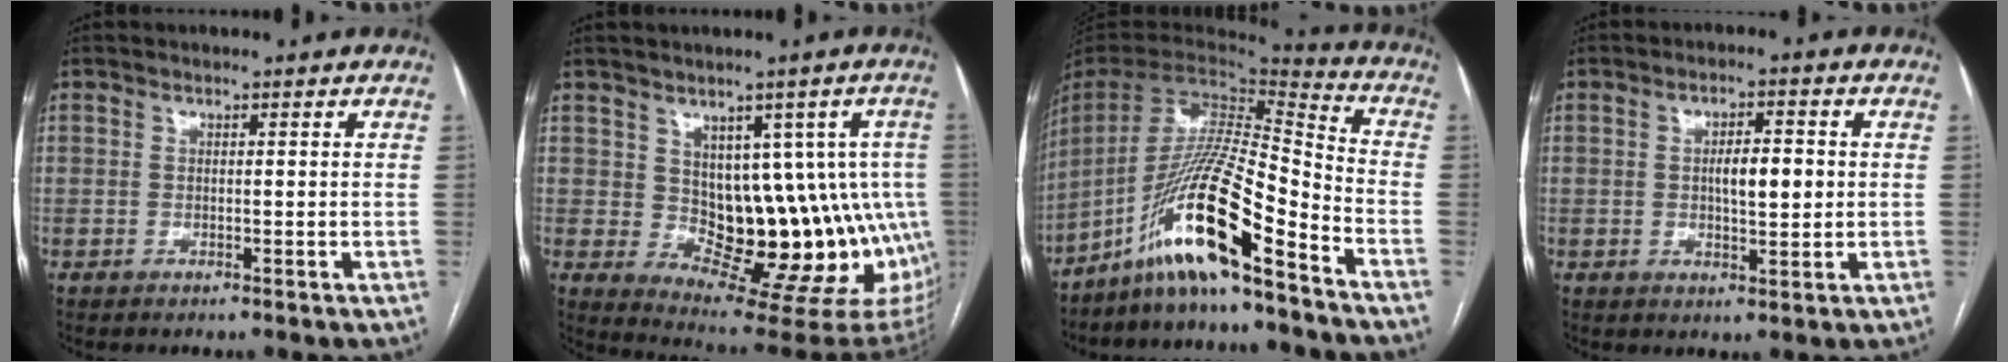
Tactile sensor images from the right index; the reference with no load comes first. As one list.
[{"total": 14.3, "force": [1.0, 8.3, 11.6], "torque": [-0.118, 0.016, 0.032]}, {"total": 16.6, "force": [-11.1, 0.8, 12.3], "torque": [-0.241, -0.001, -0.206]}, {"total": 5.3, "force": [0.3, 1.6, 5.1], "torque": [-0.084, 0.005, 0.008]}]